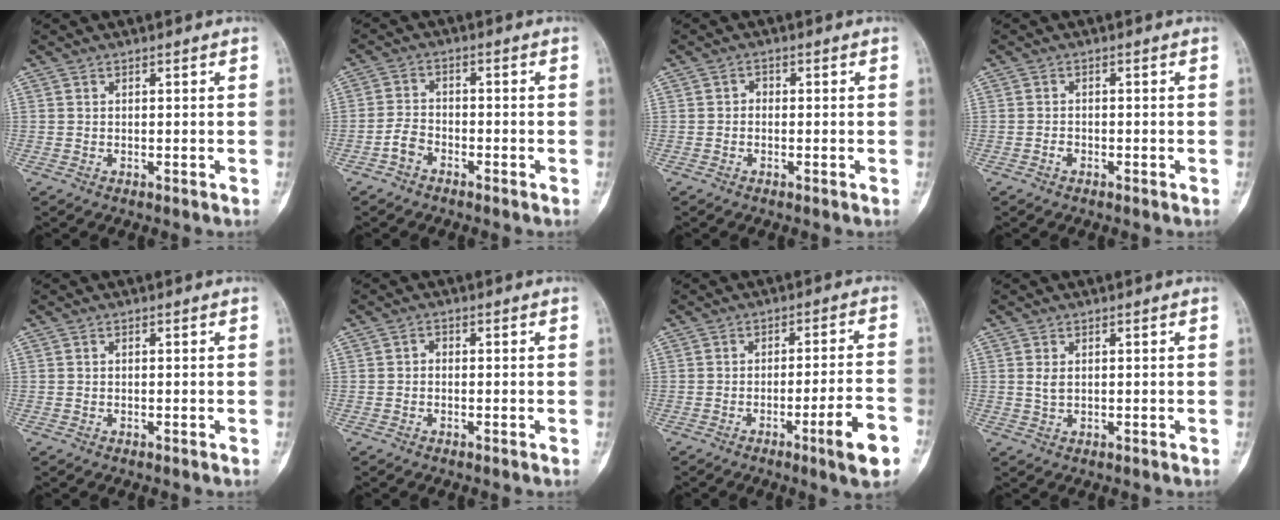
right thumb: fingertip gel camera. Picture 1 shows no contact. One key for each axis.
{"total": 3.4, "fx": -2.2, "fy": 2.1, "fz": 1.6, "tx": -0.023, "ty": 0.018, "tz": -0.044}
{"total": 1.2, "fx": -0.3, "fy": 0.9, "fz": 0.7, "tx": -0.003, "ty": 0.004, "tz": -0.011}
{"total": 1.0, "fx": -0.7, "fy": 0.7, "fz": 0.4, "tx": -0.002, "ty": 0.004, "tz": -0.013}
{"total": 0.0}
{"total": 1.0, "fx": -0.3, "fy": 0.8, "fz": 0.6, "tx": -0.005, "ty": 0.003, "tz": -0.011}
{"total": 9.0, "fx": -4.4, "fy": 0.6, "fz": 7.8, "tx": -0.115, "ty": 0.018, "tz": -0.060}
{"total": 1.6, "fx": 0.4, "fy": 1.0, "fz": 1.3, "tx": -0.023, "ty": 0.000, "tz": 0.010}